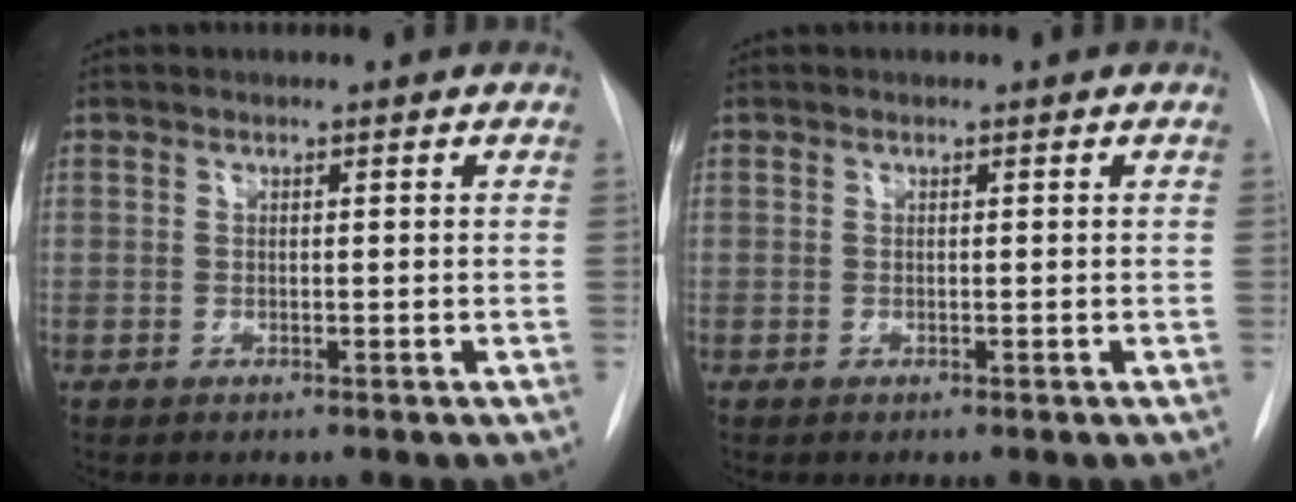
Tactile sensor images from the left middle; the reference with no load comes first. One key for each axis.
{"total": 0.0}